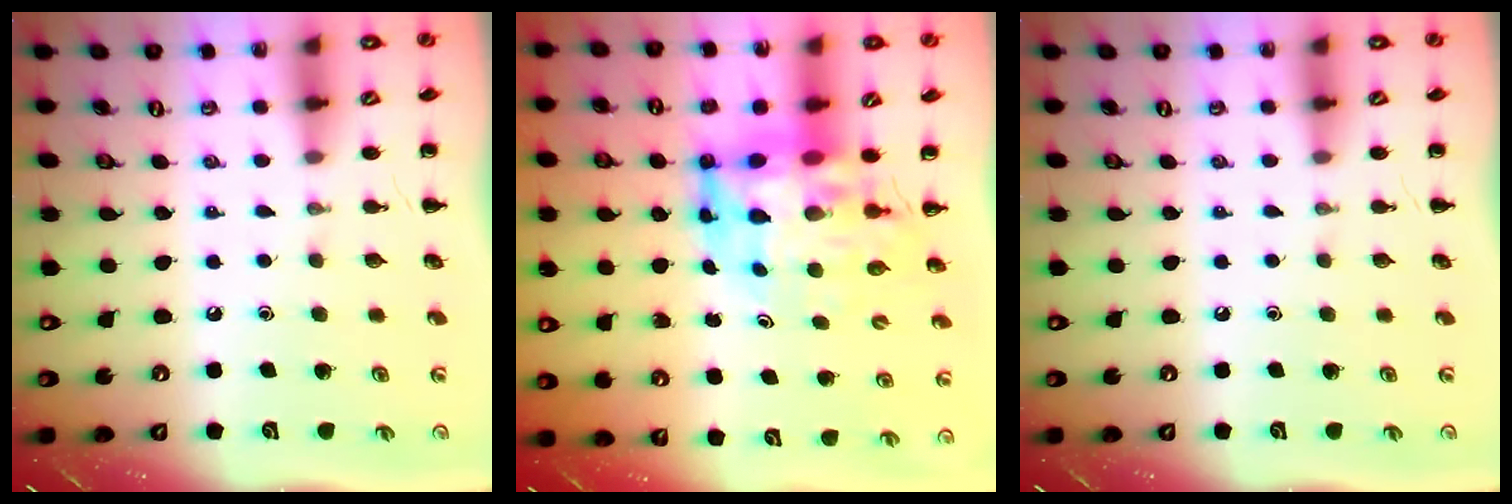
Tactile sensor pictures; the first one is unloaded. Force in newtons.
{"total": 9.7, "press": 9.2, "slide": 3.1}
{"total": 0.0}